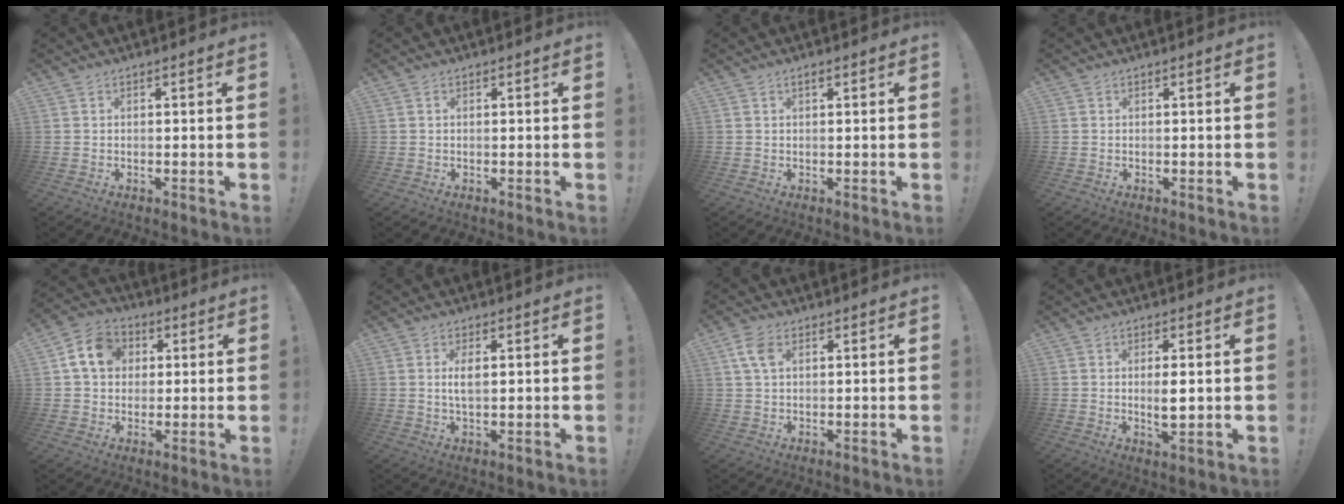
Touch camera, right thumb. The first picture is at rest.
{"total": 0.0}
{"total": 1.0, "force": [0.6, 0.4, 0.7], "torque": [-0.016, 0.002, 0.011]}
{"total": 0.0}
{"total": 11.6, "force": [3.0, 9.5, 6.0], "torque": [-0.091, 0.008, 0.064]}
{"total": 3.7, "force": [0.6, 1.2, 3.5], "torque": [-0.063, -0.007, 0.005]}
{"total": 5.7, "force": [1.9, 3.4, 4.2], "torque": [-0.084, 0.002, 0.036]}
{"total": 4.6, "force": [0.3, 1.5, 4.4], "torque": [-0.060, -0.009, 0.004]}